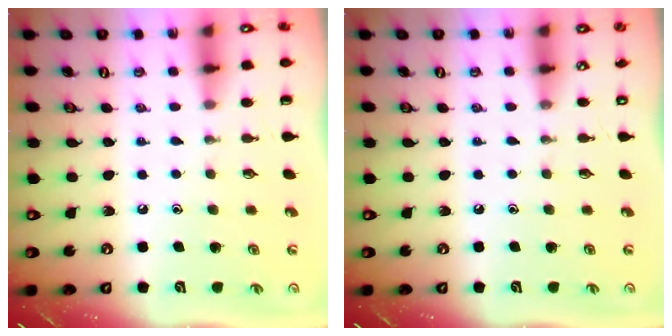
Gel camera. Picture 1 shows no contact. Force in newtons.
{"total": 0.0}